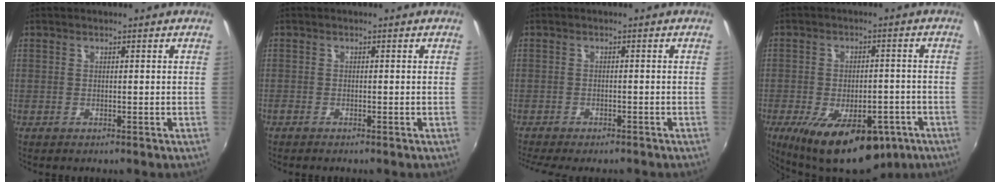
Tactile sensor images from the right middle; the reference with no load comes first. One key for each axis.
{"total": 0.7, "fx": -0.7, "fy": 0.1, "fz": 0.2, "tx": -0.005, "ty": -0.003, "tz": -0.016}
{"total": 6.4, "fx": -5.5, "fy": 1.3, "fz": 2.9, "tx": -0.071, "ty": -0.025, "tz": -0.088}
{"total": 17.4, "fx": -9.8, "fy": 8.2, "fz": 11.8, "tx": -0.219, "ty": -0.031, "tz": -0.133}